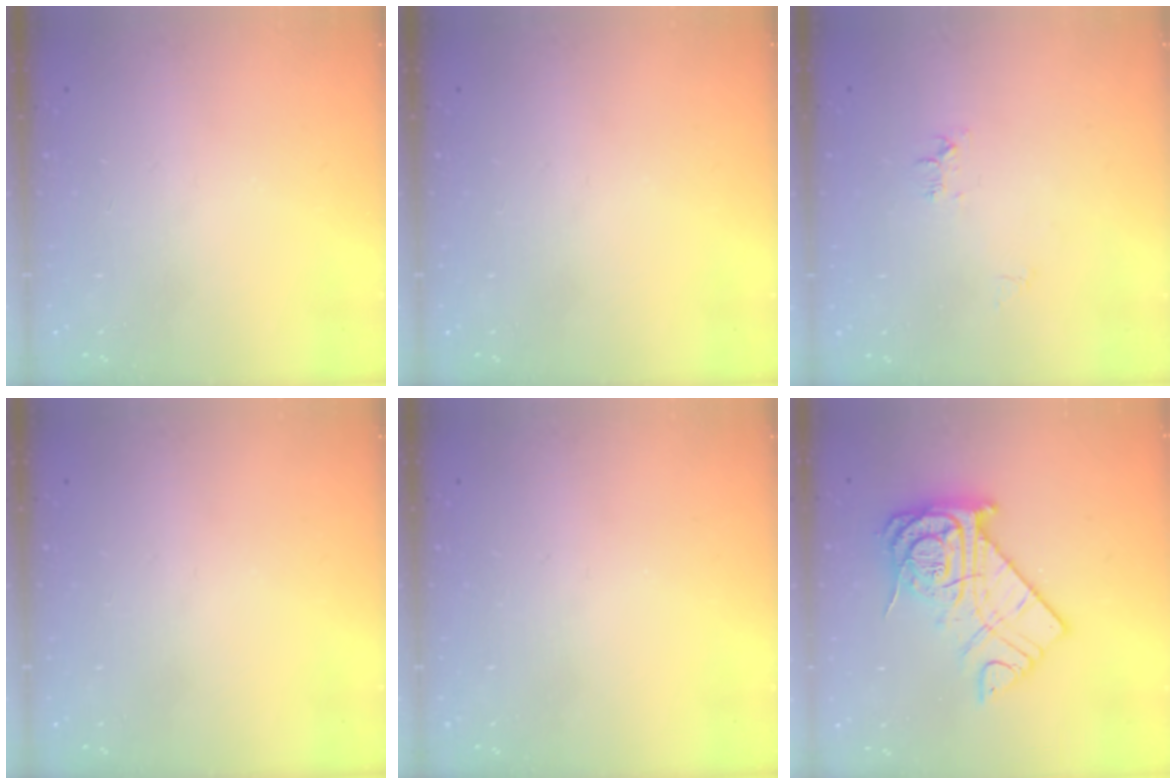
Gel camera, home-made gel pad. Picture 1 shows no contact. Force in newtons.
{"total": 0.0}
{"total": 6.0, "press": 5.9, "slide": 0.6}
{"total": 0.0}
{"total": 0.0}
{"total": 16.8, "press": 16.7, "slide": 1.7}